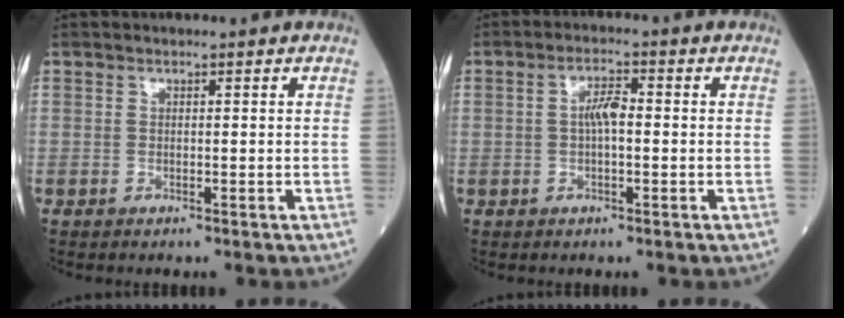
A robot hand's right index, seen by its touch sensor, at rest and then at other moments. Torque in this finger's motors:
{"motor_torque": [0.11, -0.06, 0.05, 0.06]}